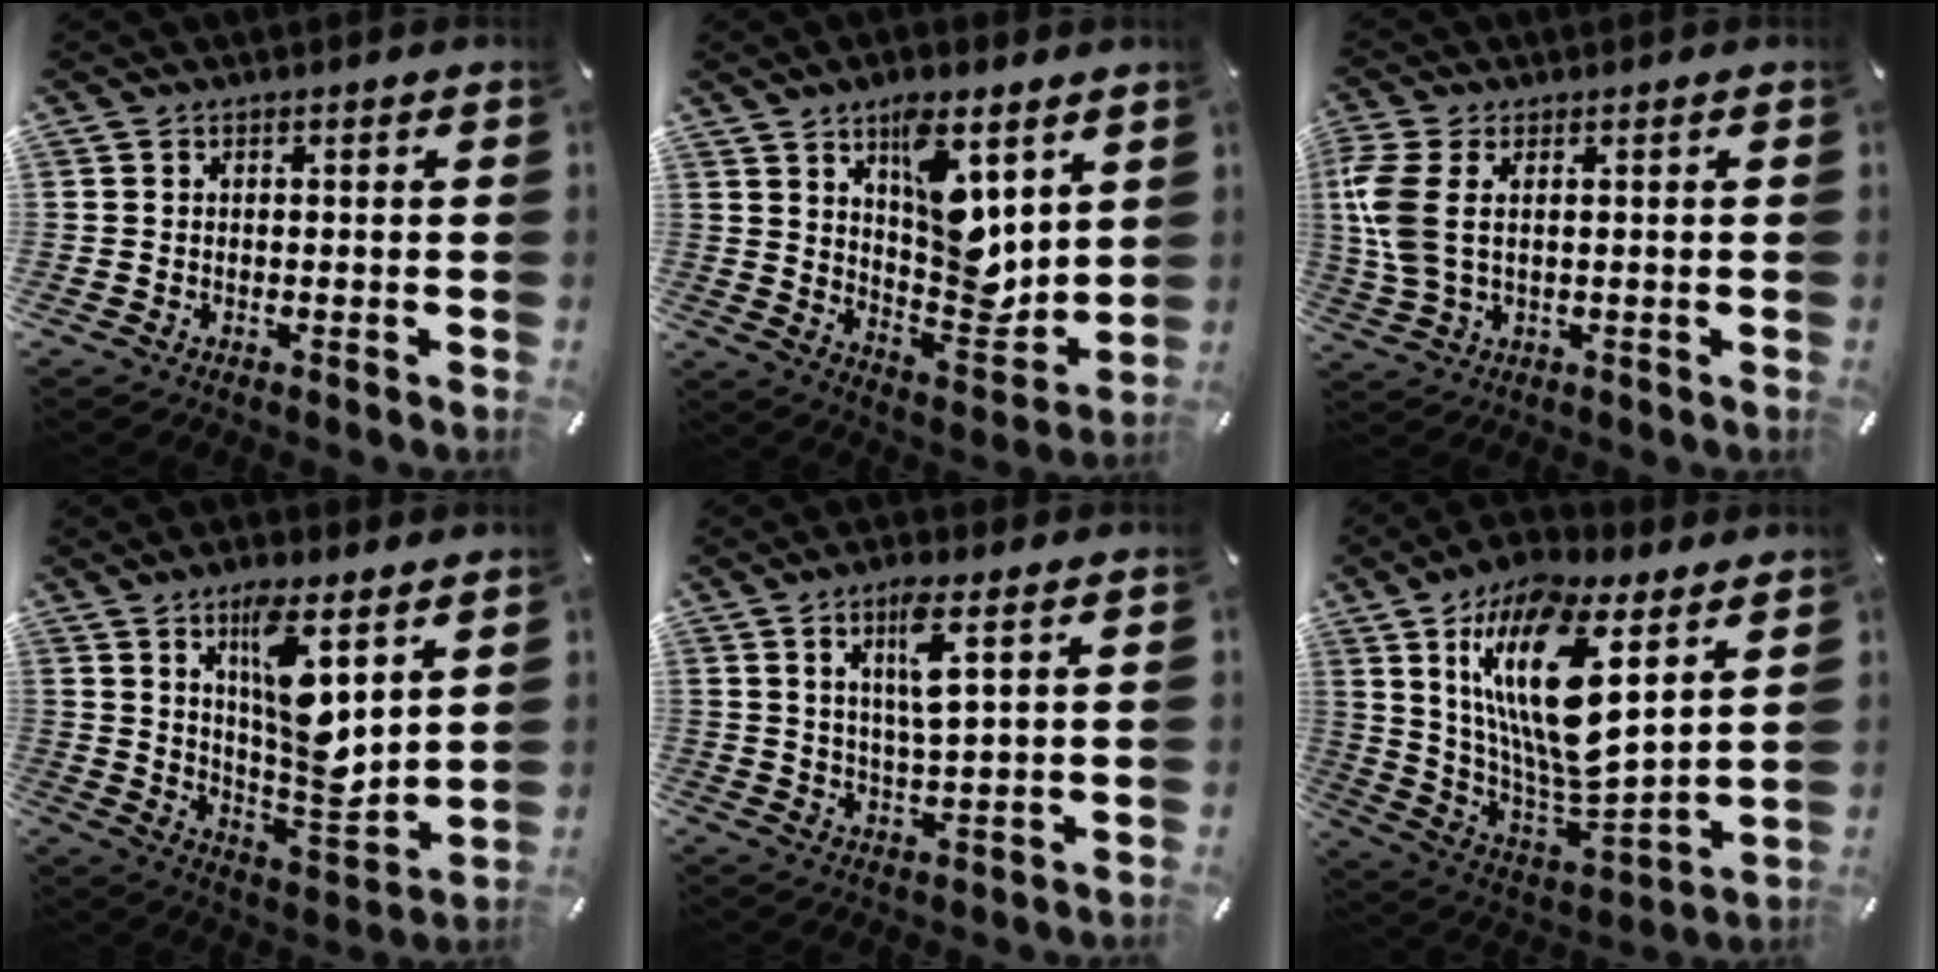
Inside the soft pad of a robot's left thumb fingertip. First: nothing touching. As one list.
[{"total": 14.3, "force": [6.7, 7.4, 10.3], "torque": [-0.126, -0.052, 0.120]}, {"total": 7.6, "force": [1.1, 3.7, 6.5], "torque": [-0.162, -0.009, 0.016]}, {"total": 14.0, "force": [6.8, 4.5, 11.4], "torque": [-0.193, -0.046, 0.112]}, {"total": 6.2, "force": [3.0, 0.9, 5.4], "torque": [-0.106, -0.003, 0.047]}, {"total": 22.3, "force": [10.3, 8.4, 17.9], "torque": [-0.375, -0.066, 0.167]}]